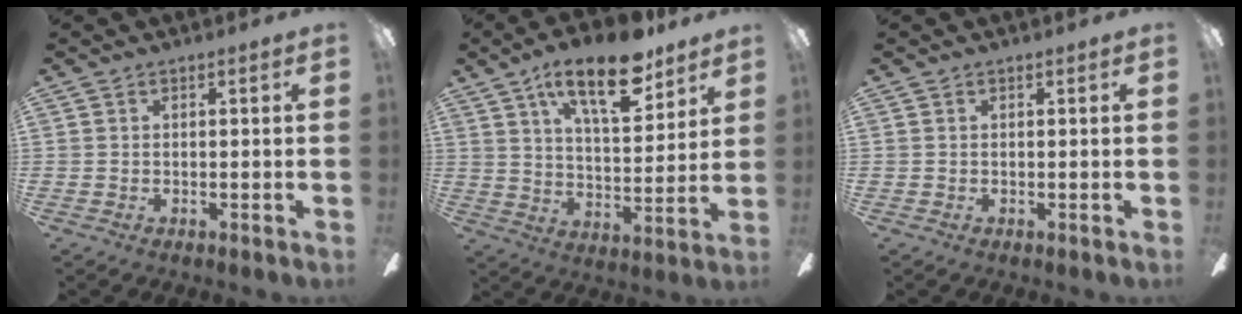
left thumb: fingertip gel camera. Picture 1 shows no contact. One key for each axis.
{"total": 17.7, "fx": 11.2, "fy": 6.8, "fz": 11.9, "tx": -0.194, "ty": -0.045, "tz": 0.184}
{"total": 0.0}